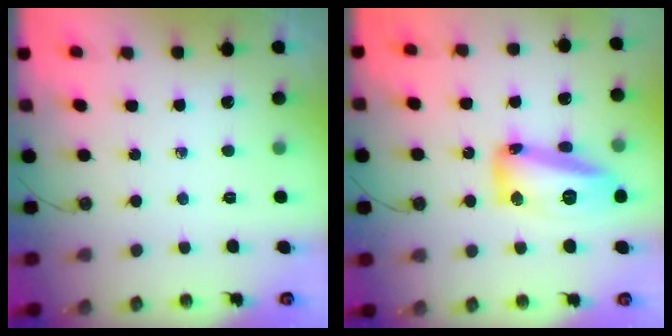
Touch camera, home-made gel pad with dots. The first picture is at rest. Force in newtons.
{"total": 15.6, "press": 15.4, "slide": 2.4}